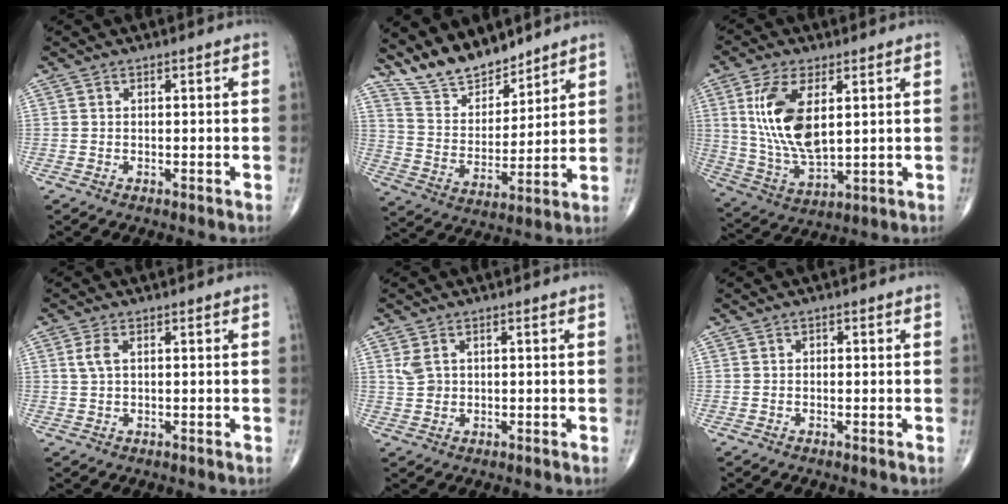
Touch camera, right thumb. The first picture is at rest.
{"total": 11.7, "force": [10.4, 4.2, 3.5], "torque": [-0.041, -0.065, 0.203]}
{"total": 14.4, "force": [3.8, 6.8, 12.1], "torque": [-0.241, -0.021, 0.084]}
{"total": 2.6, "force": [0.7, 1.2, 2.1], "torque": [-0.054, 0.008, 0.016]}
{"total": 2.6, "force": [1.1, 1.8, 1.5], "torque": [-0.028, 0.001, 0.030]}
{"total": 0.6, "force": [0.1, 0.5, 0.3], "torque": [-0.002, 0.001, 0.001]}